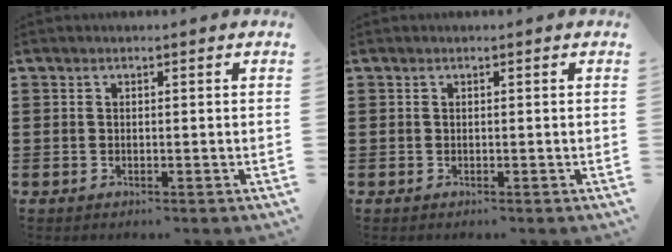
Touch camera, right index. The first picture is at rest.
{"total": 0.0}